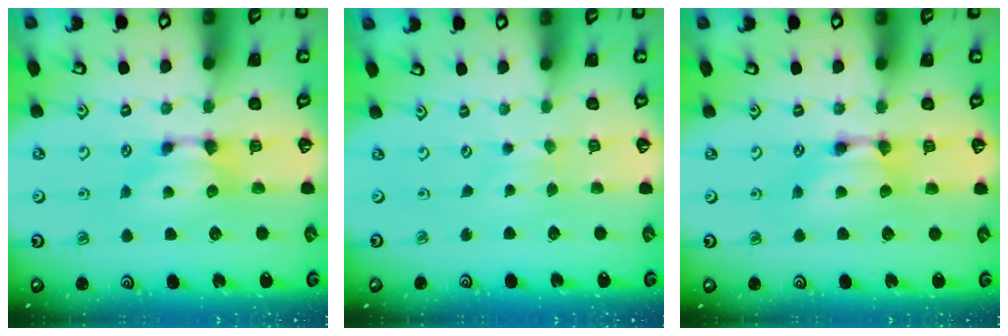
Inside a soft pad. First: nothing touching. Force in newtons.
{"total": 2.4, "press": 2.4, "slide": 0.1}
{"total": 1.9, "press": 1.9, "slide": 0.2}